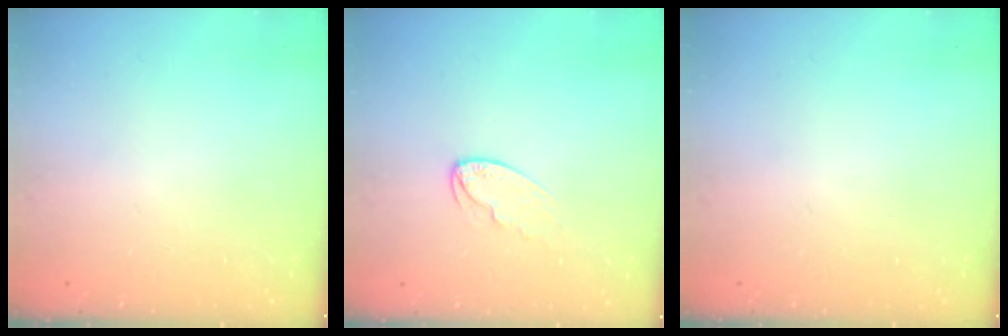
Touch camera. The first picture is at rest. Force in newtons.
{"total": 6.0, "press": 6.0, "slide": 0.5}
{"total": 0.0}